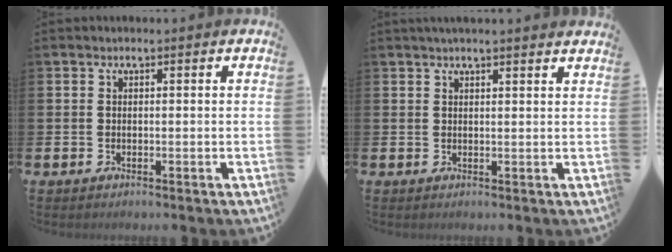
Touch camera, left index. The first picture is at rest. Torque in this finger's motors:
{"motor_torque": [0.98, -1.16, 0.17, 0.13]}